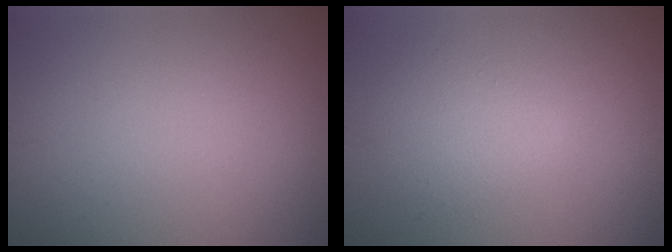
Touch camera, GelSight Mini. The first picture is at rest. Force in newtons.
{"total": 2.5, "press": 2.5, "slide": 0.2}